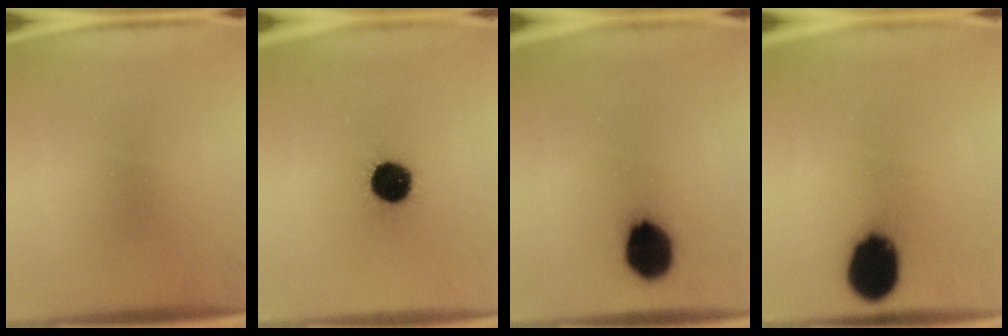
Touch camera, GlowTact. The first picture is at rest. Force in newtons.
{"total": 12.5}
{"total": 12.0}
{"total": 15.4}